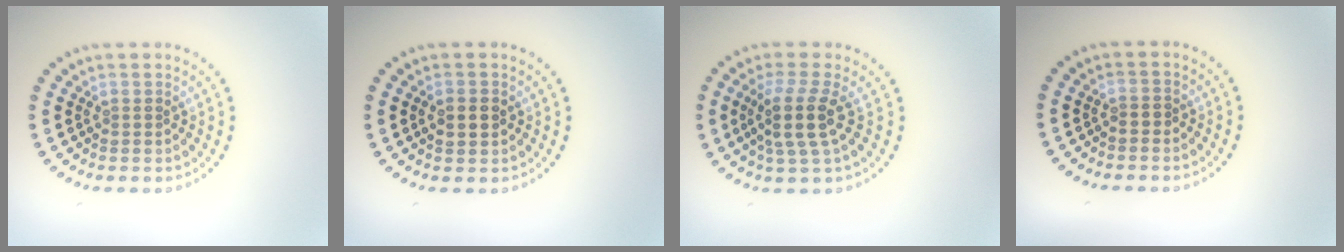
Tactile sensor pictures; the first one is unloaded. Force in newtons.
{"total": 2.5, "press": 2.5, "slide": 0.3}
{"total": 3.7, "press": 2.9, "slide": 2.3}
{"total": 0.5, "press": 0.4, "slide": 0.4}